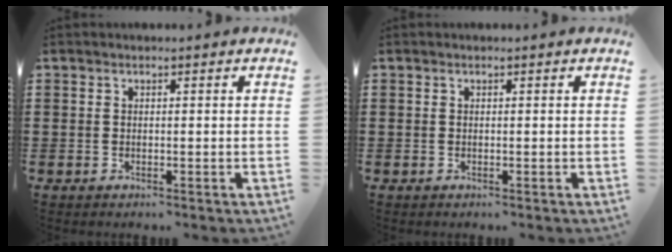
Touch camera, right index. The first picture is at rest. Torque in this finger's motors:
{"motor_torque": [0.00, 0.00, 0.00, 0.00]}